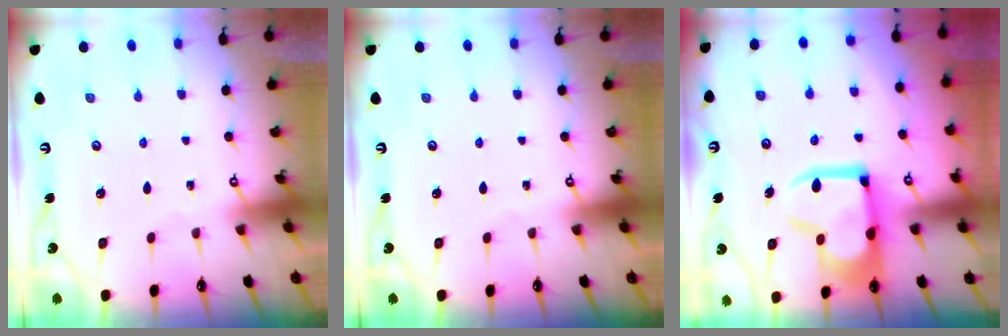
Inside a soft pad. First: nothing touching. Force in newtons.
{"total": 0.0}
{"total": 17.0, "press": 16.9, "slide": 2.0}